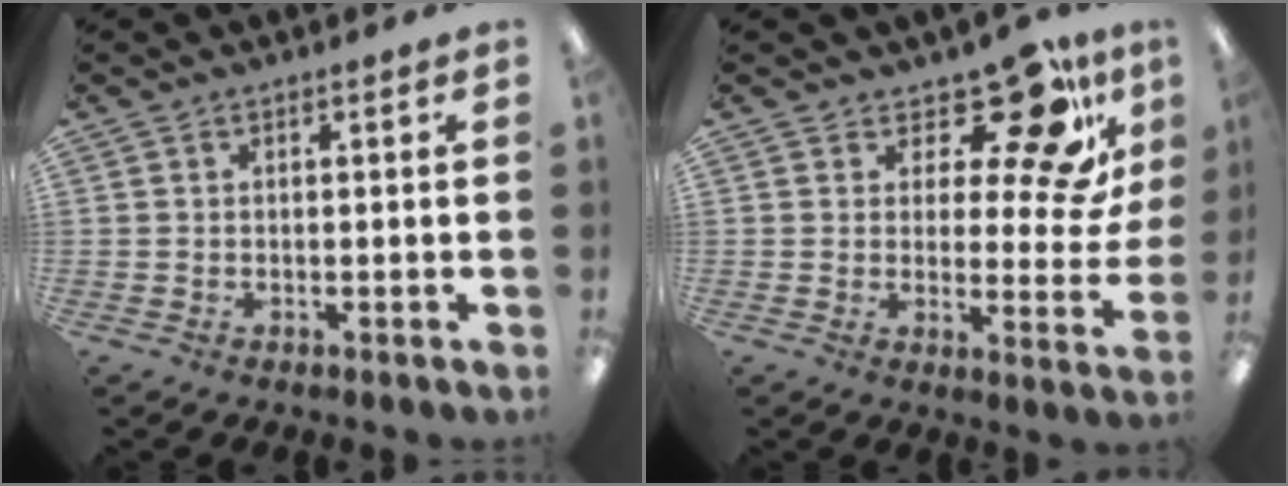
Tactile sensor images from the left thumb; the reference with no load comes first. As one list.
[{"total": 14.3, "force": [10.3, 4.9, 8.6], "torque": [-0.130, -0.079, 0.175]}]